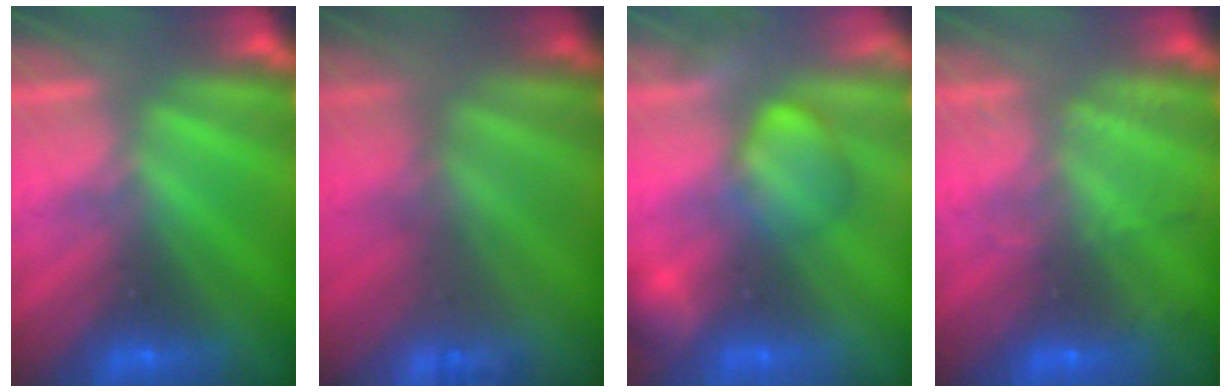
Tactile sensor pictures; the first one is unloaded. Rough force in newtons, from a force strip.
{"total": 2.3}
{"total": 2.4}
{"total": 2.0}